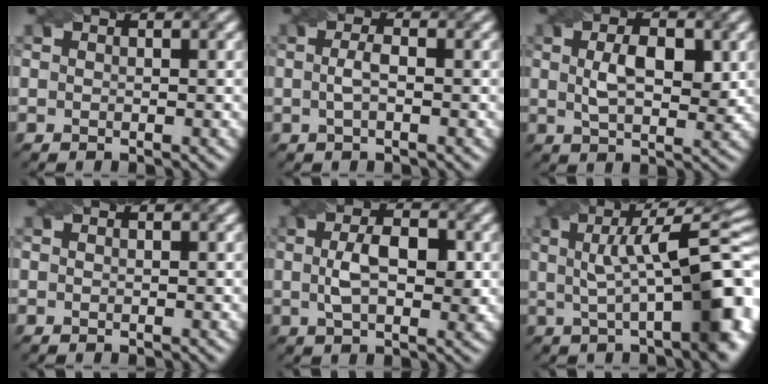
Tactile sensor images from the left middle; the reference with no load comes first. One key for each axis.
{"total": 1.7, "fx": -0.2, "fy": 0.6, "fz": 1.6, "tx": -0.036, "ty": 0.003, "tz": -0.005}
{"total": 4.5, "fx": 0.8, "fy": 2.3, "fz": 3.8, "tx": -0.075, "ty": 0.001, "tz": 0.015}
{"total": 0.0}
{"total": 4.8, "fx": 0.4, "fy": 2.4, "fz": 4.2, "tx": -0.077, "ty": 0.004, "tz": 0.005}
{"total": 11.5, "fx": 1.2, "fy": 3.5, "fz": 10.9, "tx": -0.156, "ty": 0.013, "tz": 0.019}